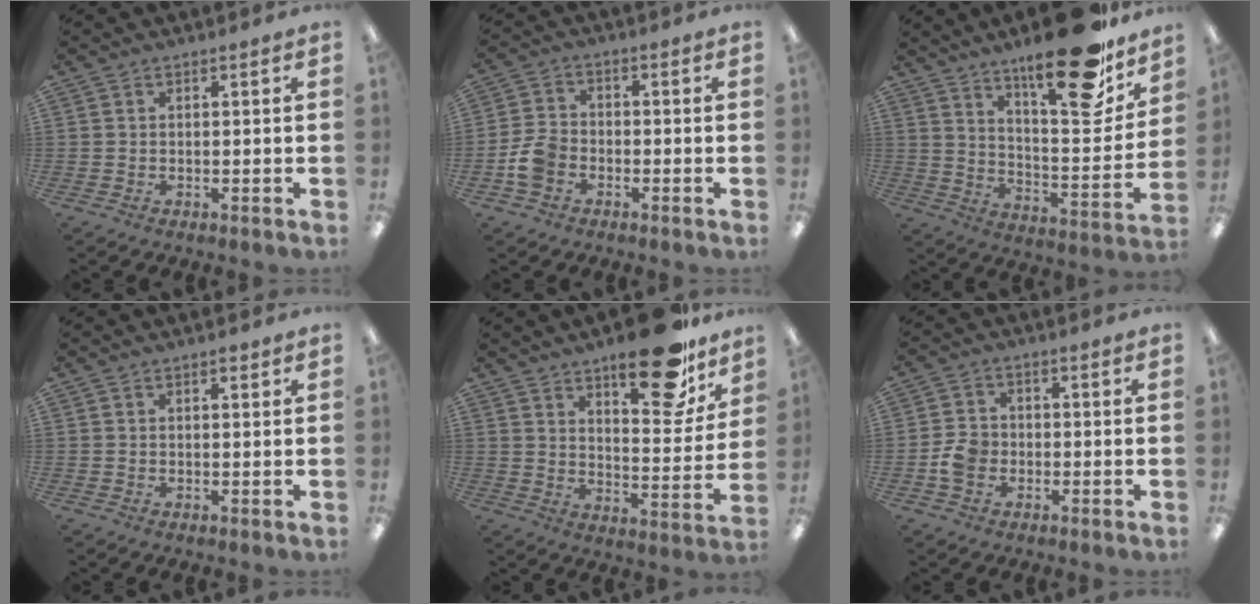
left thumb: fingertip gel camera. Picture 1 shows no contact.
{"total": 6.3, "force": [-2.7, 4.6, 3.4], "torque": [-0.071, 0.016, -0.049]}
{"total": 23.3, "force": [17.5, 6.2, 14.1], "torque": [-0.203, -0.120, 0.281]}
{"total": 1.3, "force": [0.9, 0.4, 0.8], "torque": [-0.010, -0.003, 0.013]}
{"total": 21.5, "force": [14.8, 7.9, 13.4], "torque": [-0.180, -0.090, 0.238]}
{"total": 5.2, "force": [-1.6, 4.2, 2.6], "torque": [-0.050, 0.010, -0.027]}